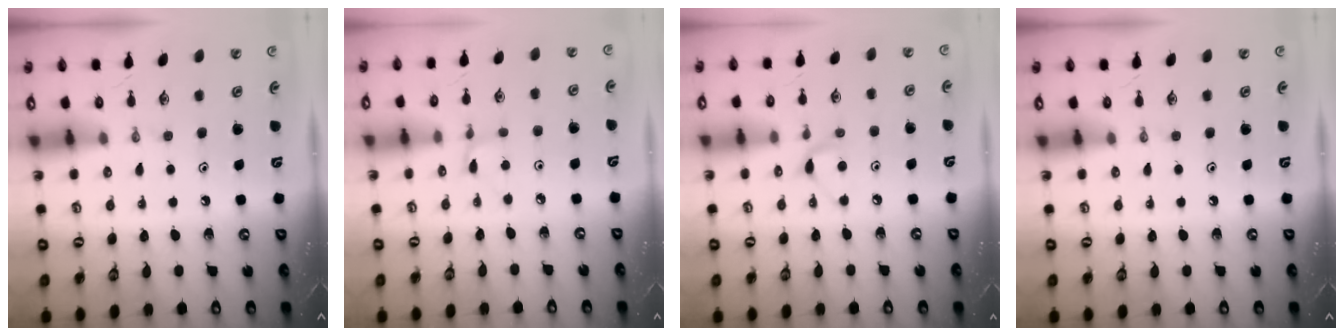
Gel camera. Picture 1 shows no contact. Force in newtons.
{"total": 1.2, "press": 1.2, "slide": 0.1}
{"total": 6.0, "press": 6.0, "slide": 0.8}
{"total": 0.0}